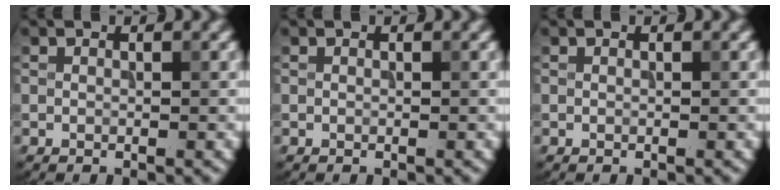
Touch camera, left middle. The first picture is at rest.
{"total": 0.0}
{"total": 0.0}